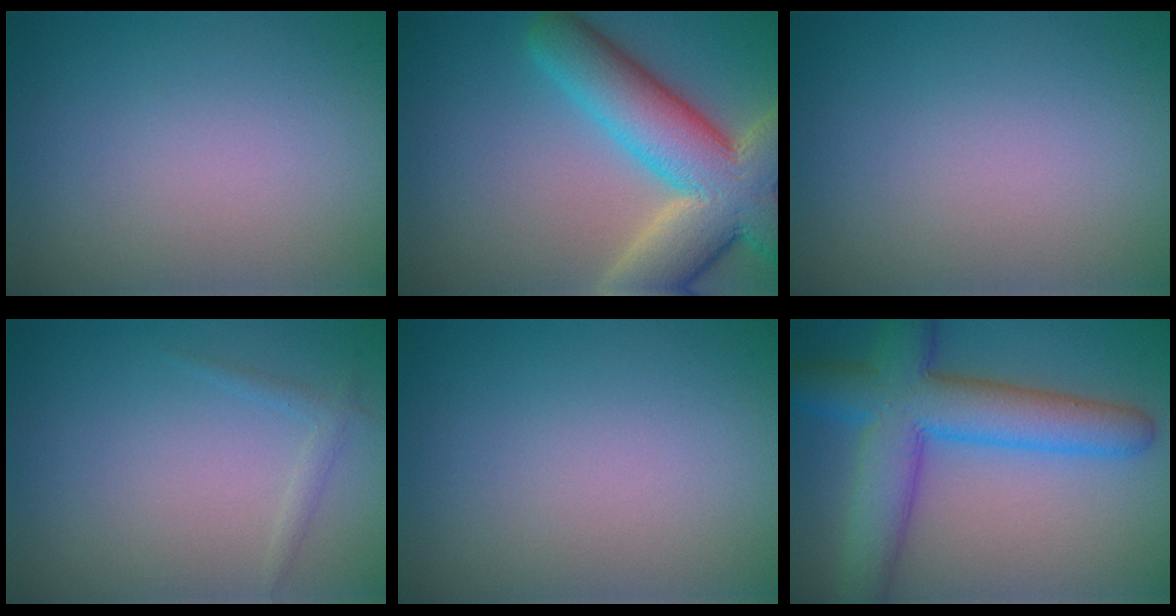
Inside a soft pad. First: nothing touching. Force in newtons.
{"total": 10.8, "press": 10.7, "slide": 0.8}
{"total": 0.0}
{"total": 0.9, "press": 0.9, "slide": 0.1}
{"total": 0.0}
{"total": 9.0, "press": 9.0, "slide": 0.5}